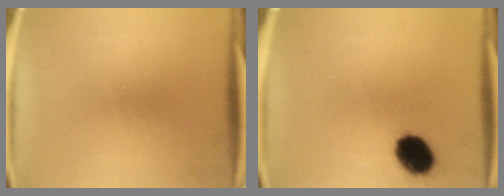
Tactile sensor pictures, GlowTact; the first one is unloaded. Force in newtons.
{"total": 9.4}